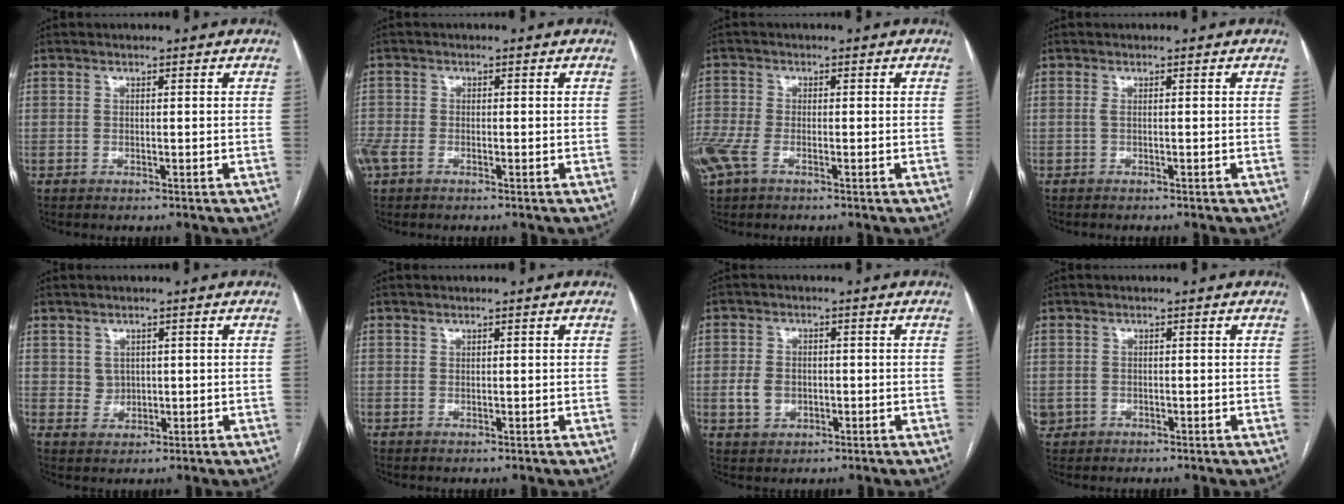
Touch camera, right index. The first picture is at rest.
{"total": 4.5, "force": [-2.1, 2.9, 2.8], "torque": [-0.080, 0.001, -0.036]}
{"total": 6.2, "force": [-2.8, 3.2, 4.5], "torque": [-0.125, 0.001, -0.053]}
{"total": 1.8, "force": [-1.4, -0.2, 1.2], "torque": [-0.016, 0.002, -0.016]}
{"total": 2.5, "force": [0.9, 2.2, 0.6], "torque": [-0.010, 0.002, 0.020]}
{"total": 0.0}
{"total": 4.3, "force": [-0.6, 3.4, 2.5], "torque": [-0.050, 0.009, -0.002]}
{"total": 1.6, "force": [-0.3, 1.6, 0.3], "torque": [-0.005, 0.004, 0.001]}